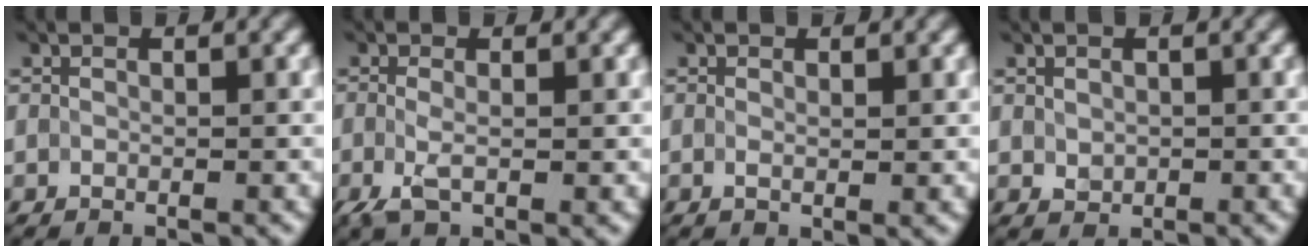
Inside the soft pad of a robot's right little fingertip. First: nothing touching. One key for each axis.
{"total": 1.7, "fx": -0.8, "fy": 0.4, "fz": 1.5, "tx": -0.044, "ty": -0.008, "tz": -0.015}
{"total": 0.5, "fx": 0.2, "fy": 0.0, "fz": 0.5, "tx": -0.010, "ty": 0.002, "tz": 0.008}
{"total": 1.2, "fx": -0.1, "fy": 1.2, "fz": 0.2, "tx": -0.008, "ty": 0.004, "tz": 0.005}